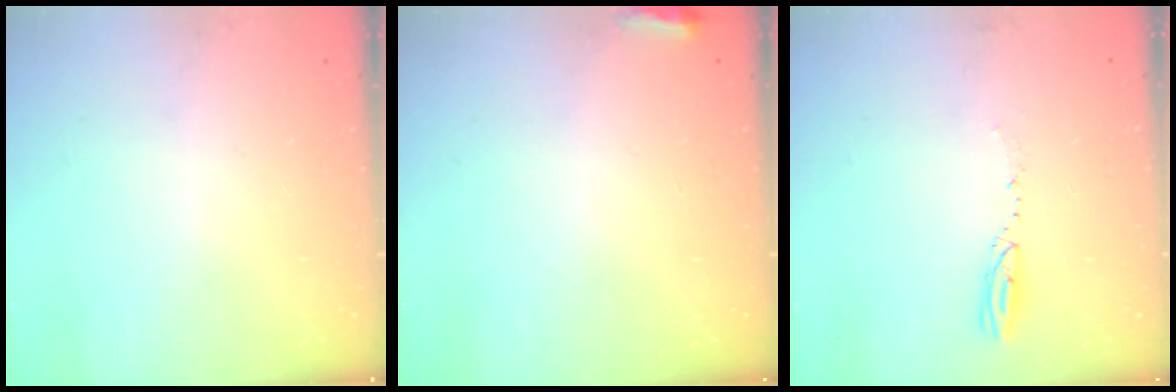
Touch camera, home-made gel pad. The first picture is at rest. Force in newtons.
{"total": 4.5, "press": 4.4, "slide": 1.1}
{"total": 3.4, "press": 3.2, "slide": 1.2}